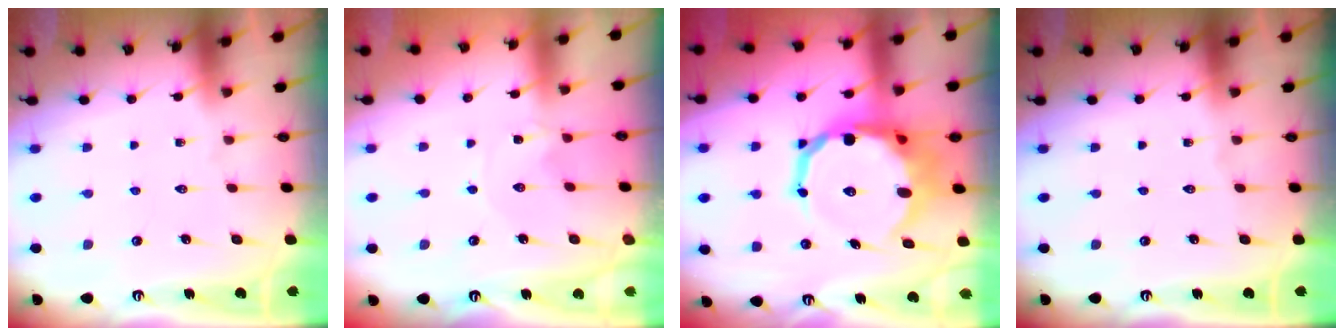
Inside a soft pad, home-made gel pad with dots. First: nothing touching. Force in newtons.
{"total": 0.0}
{"total": 16.3, "press": 16.0, "slide": 3.2}
{"total": 0.0}